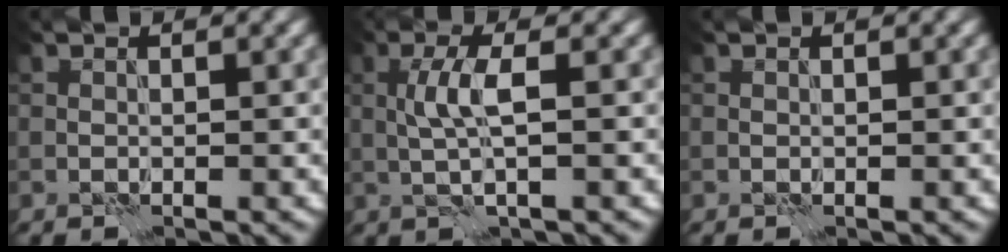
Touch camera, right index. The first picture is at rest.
{"total": 2.9, "force": [0.1, 0.3, 2.9], "torque": [-0.060, 0.007, 0.000]}
{"total": 0.0}